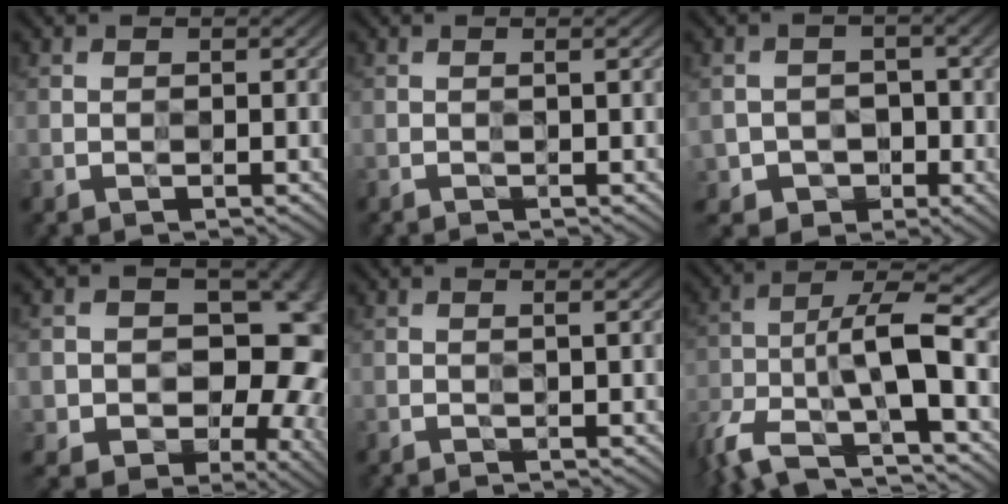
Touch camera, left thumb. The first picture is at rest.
{"total": 1.9, "force": [0.0, 0.1, 1.8], "torque": [-0.028, 0.005, -0.008]}
{"total": 4.6, "force": [-1.8, 4.1, 1.1], "torque": [-0.014, -0.003, -0.039]}
{"total": 17.2, "force": [-1.0, 13.6, 10.6], "torque": [-0.148, -0.017, -0.018]}
{"total": 2.2, "force": [0.1, 0.2, 2.2], "torque": [-0.032, 0.005, -0.007]}
{"total": 13.4, "force": [-6.6, 3.9, 10.9], "torque": [-0.221, -0.007, -0.131]}